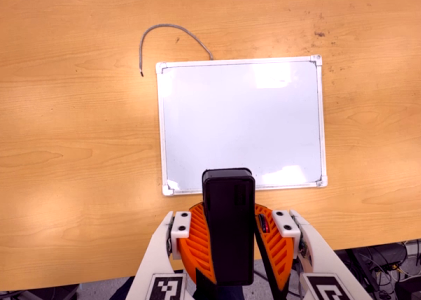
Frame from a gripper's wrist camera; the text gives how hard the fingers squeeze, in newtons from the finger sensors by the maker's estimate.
{"total": 10.7, "left": 10.7, "right": 10.7}